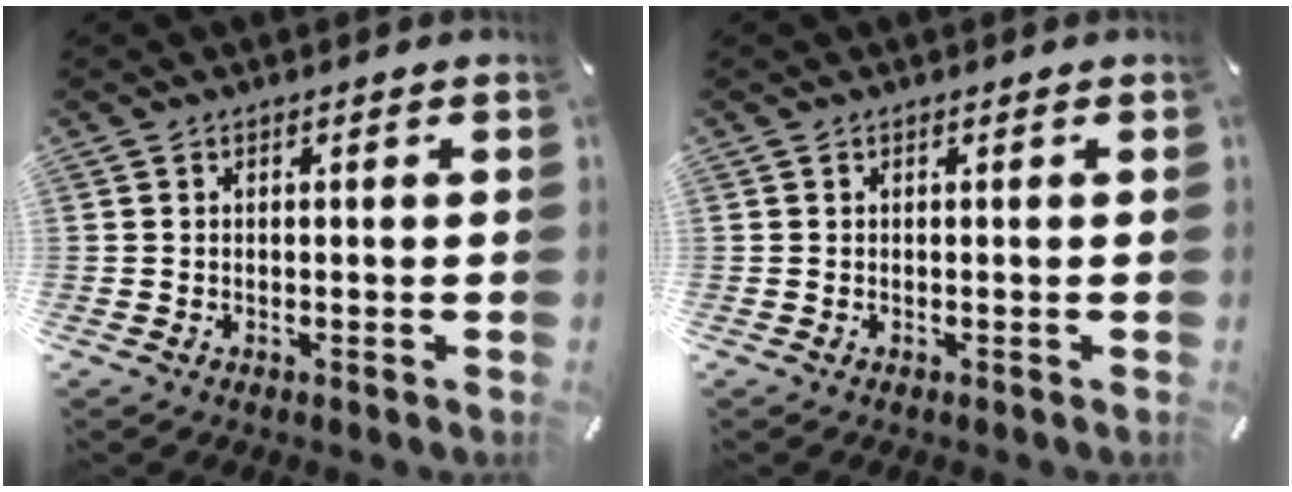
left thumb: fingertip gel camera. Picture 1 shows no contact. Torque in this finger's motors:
{"motor_torque": [0.05, 0.06, -0.06, -0.18, -0.07]}